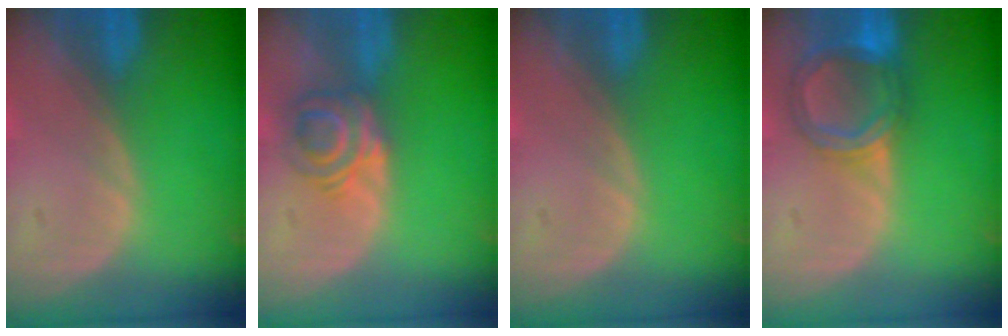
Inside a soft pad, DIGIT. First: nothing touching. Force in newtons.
{"total": 5.9, "press": 4.8, "slide": 3.3}
{"total": 0.0}
{"total": 6.3, "press": 5.8, "slide": 2.4}